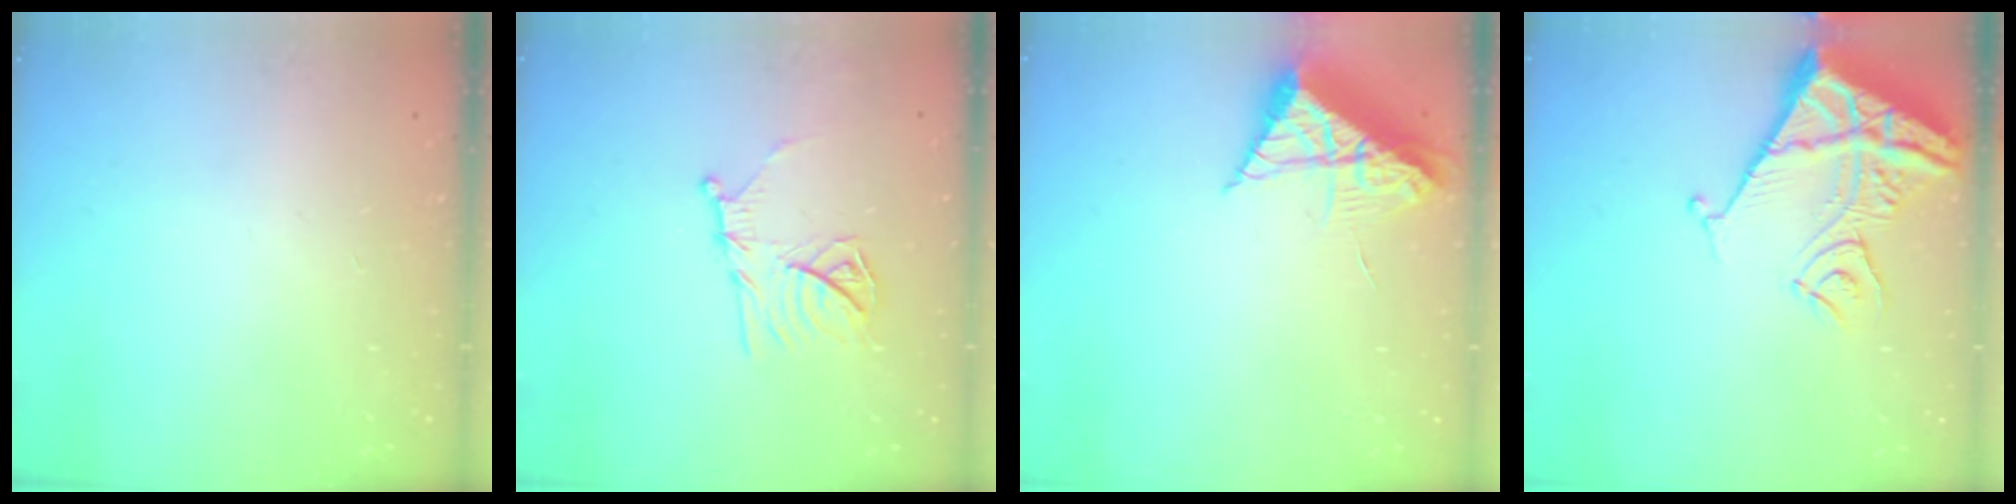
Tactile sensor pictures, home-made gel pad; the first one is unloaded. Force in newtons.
{"total": 11.7, "press": 11.7, "slide": 0.4}
{"total": 9.4, "press": 9.4, "slide": 0.5}
{"total": 13.5, "press": 13.5, "slide": 1.4}